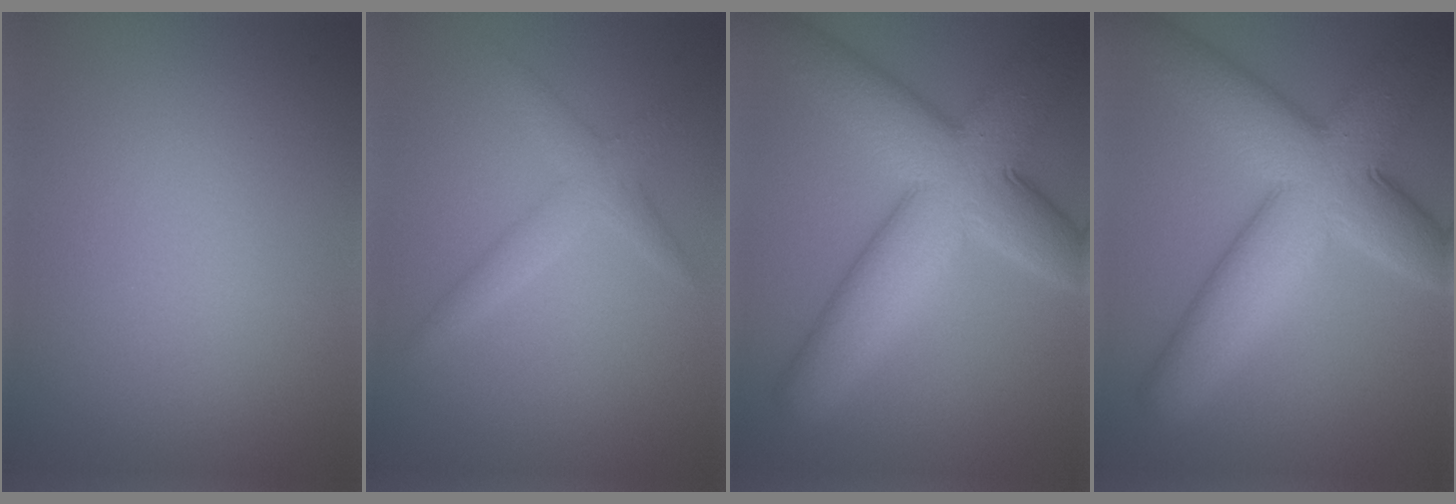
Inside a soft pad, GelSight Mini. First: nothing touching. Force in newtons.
{"total": 2.4, "press": 2.4, "slide": 0.2}
{"total": 10.9, "press": 10.9, "slide": 0.1}
{"total": 10.9, "press": 10.9, "slide": 0.1}